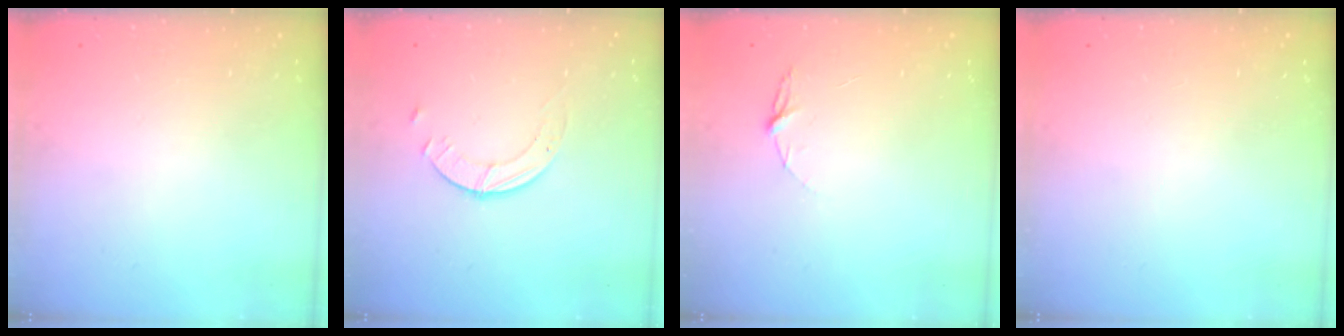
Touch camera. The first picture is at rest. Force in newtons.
{"total": 1.8, "press": 1.8, "slide": 0.2}
{"total": 4.0, "press": 4.0, "slide": 0.5}
{"total": 0.0}